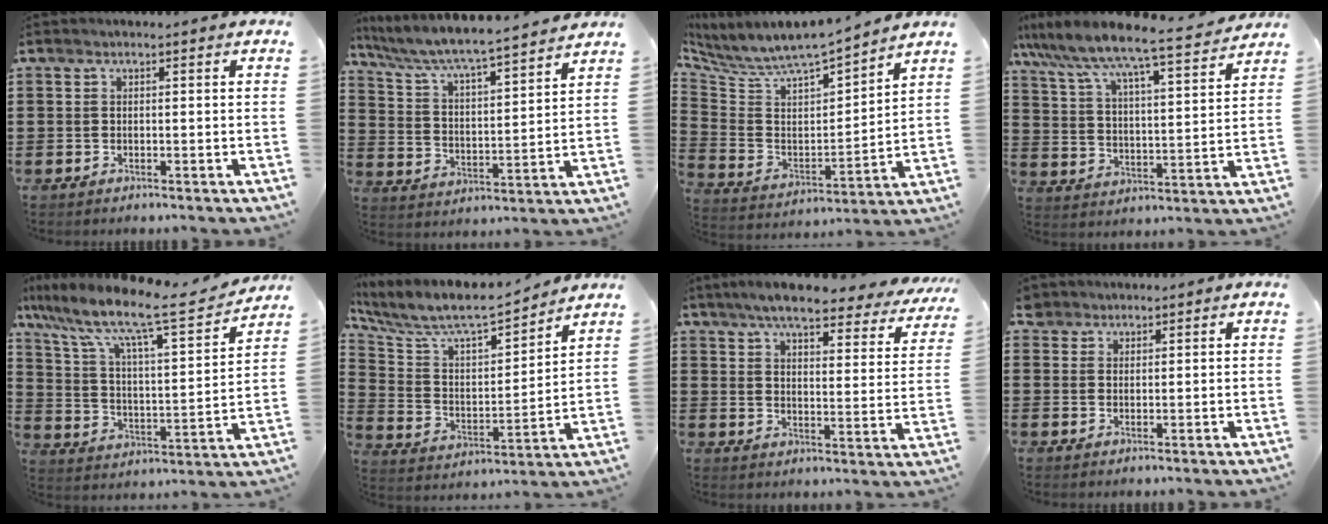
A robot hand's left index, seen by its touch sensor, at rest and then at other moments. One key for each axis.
{"total": 5.5, "fx": 5.1, "fy": -0.2, "fz": 2.1, "tx": -0.066, "ty": -0.040, "tz": 0.078}
{"total": 6.7, "fx": 6.3, "fy": 1.2, "fz": 2.0, "tx": -0.075, "ty": -0.059, "tz": 0.102}
{"total": 7.1, "fx": 6.6, "fy": -0.2, "fz": 2.6, "tx": -0.081, "ty": -0.050, "tz": 0.104}
{"total": 10.7, "fx": 8.5, "fy": 1.1, "fz": 6.3, "tx": -0.148, "ty": -0.060, "tz": 0.136}
{"total": 8.2, "fx": 7.3, "fy": 1.5, "fz": 3.4, "tx": -0.101, "ty": -0.055, "tz": 0.120}
{"total": 7.1, "fx": 6.2, "fy": 0.6, "fz": 3.4, "tx": -0.084, "ty": -0.035, "tz": 0.105}
{"total": 2.2, "fx": 1.8, "fy": 1.3, "fz": 0.1, "tx": -0.011, "ty": 0.007, "tz": 0.036}